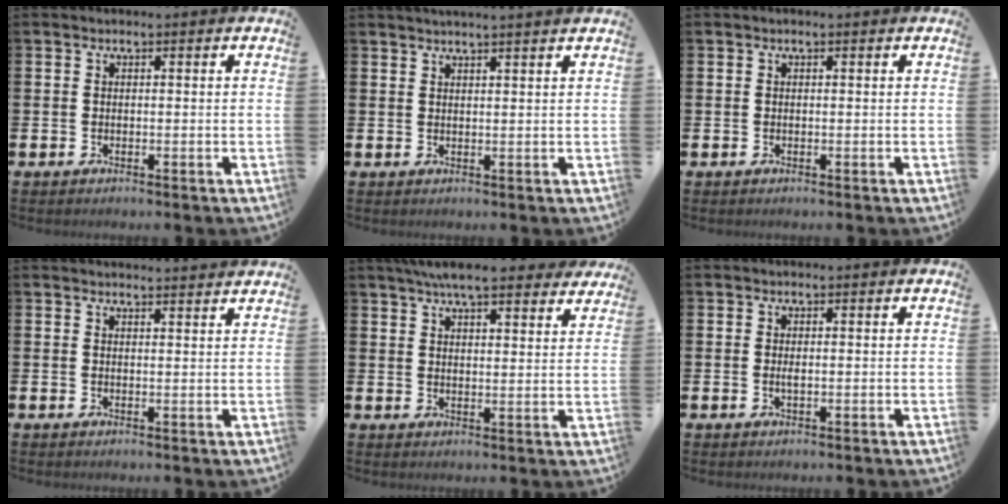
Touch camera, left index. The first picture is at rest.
{"total": 2.1, "force": [2.1, -0.4, 0.1], "torque": [0.003, -0.012, 0.038]}
{"total": 0.0}
{"total": 2.1, "force": [2.1, -0.1, -0.1], "torque": [0.012, -0.016, 0.035]}
{"total": 7.0, "force": [6.4, 1.2, 2.4], "torque": [-0.049, -0.023, 0.115]}
{"total": 0.7, "force": [0.0, 0.2, 0.7], "torque": [-0.018, 0.000, 0.002]}